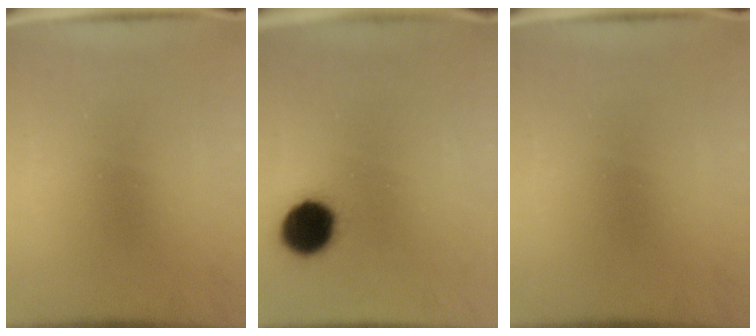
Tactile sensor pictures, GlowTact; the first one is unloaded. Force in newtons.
{"total": 10.7}
{"total": 0.0}